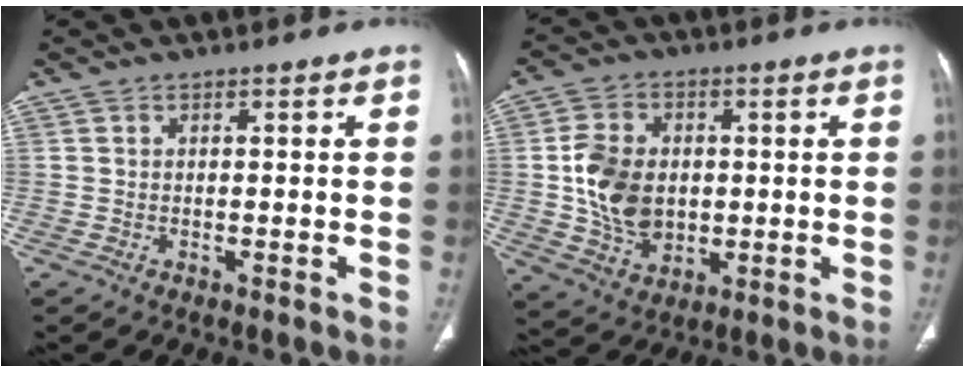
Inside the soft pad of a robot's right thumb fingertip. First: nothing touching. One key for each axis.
{"total": 12.1, "fx": 0.0, "fy": 9.4, "fz": 7.6, "tx": -0.111, "ty": 0.000, "tz": 0.006}